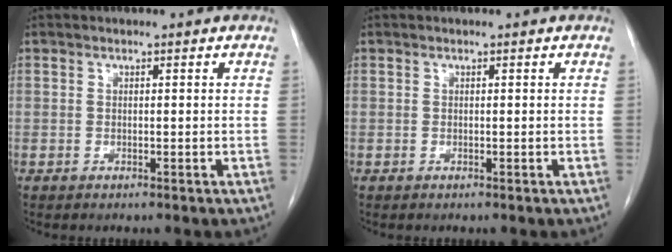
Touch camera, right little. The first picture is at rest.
{"total": 0.0}